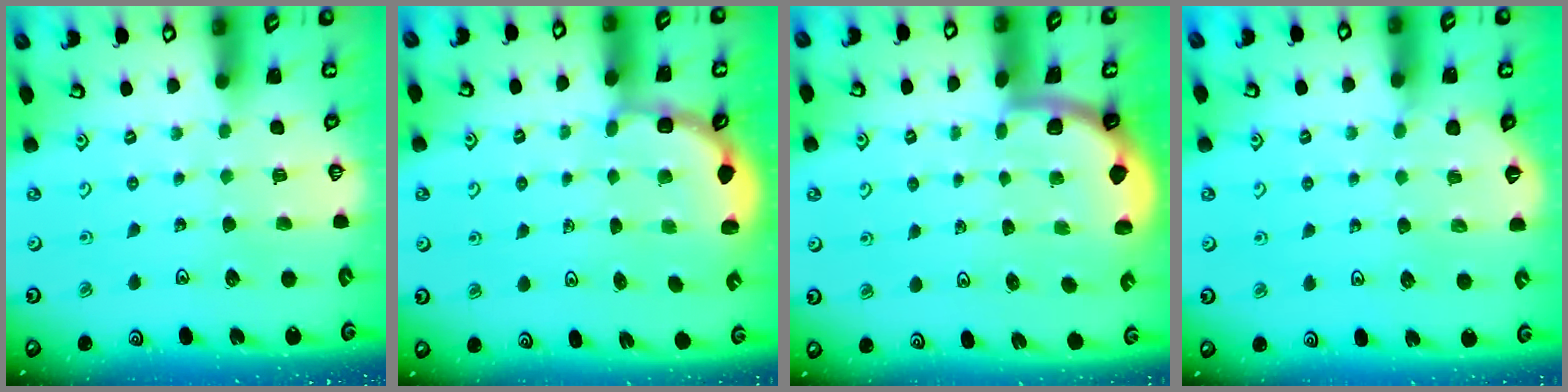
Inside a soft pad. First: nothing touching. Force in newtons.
{"total": 3.1, "press": 2.5, "slide": 1.8}
{"total": 1.6, "press": 1.6, "slide": 0.1}
{"total": 2.9, "press": 2.8, "slide": 0.4}